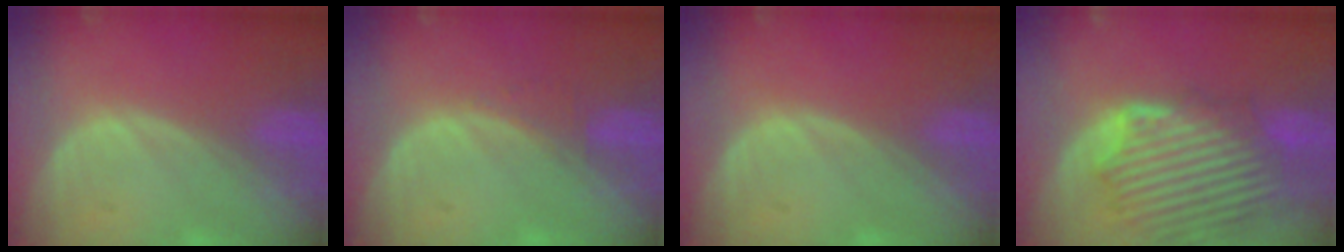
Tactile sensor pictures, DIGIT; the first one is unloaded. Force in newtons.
{"total": 1.2, "press": 1.1, "slide": 0.4}
{"total": 0.0}
{"total": 11.7, "press": 11.1, "slide": 3.8}